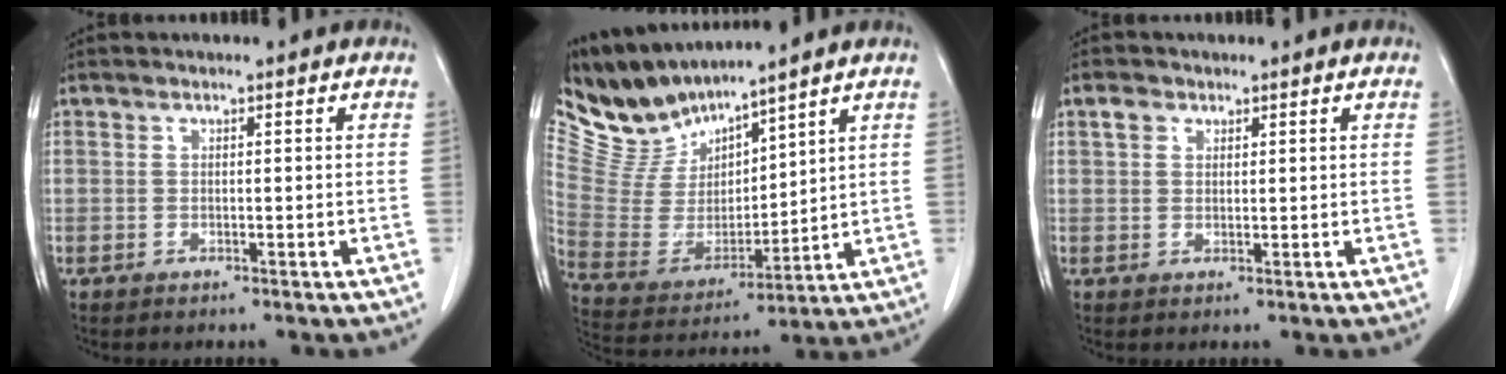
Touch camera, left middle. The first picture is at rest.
{"total": 10.9, "force": [10.5, 1.9, 2.2], "torque": [-0.066, 0.005, 0.231]}
{"total": 1.9, "force": [1.1, 1.5, 0.6], "torque": [-0.011, 0.008, 0.019]}